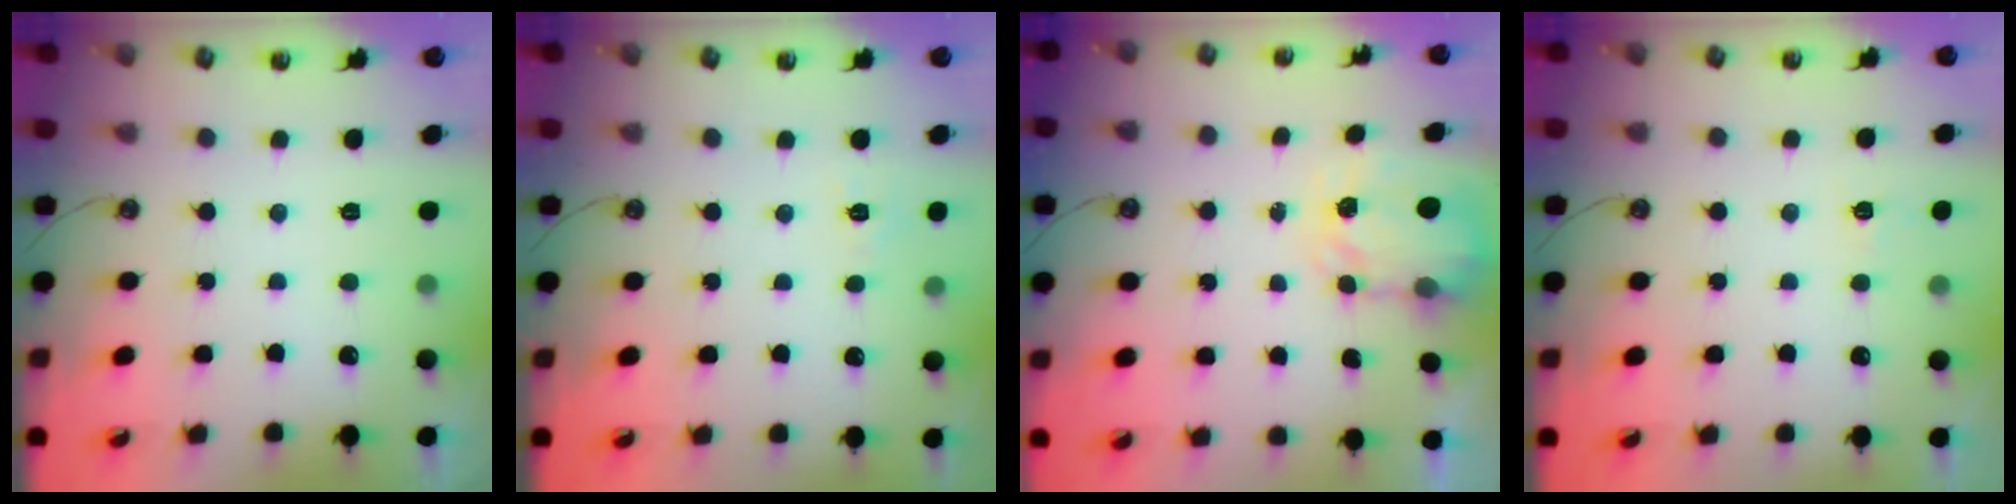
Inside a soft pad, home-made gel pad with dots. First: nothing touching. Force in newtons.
{"total": 6.0, "press": 6.0, "slide": 0.7}
{"total": 3.6, "press": 3.5, "slide": 0.5}
{"total": 2.7, "press": 2.7, "slide": 0.3}